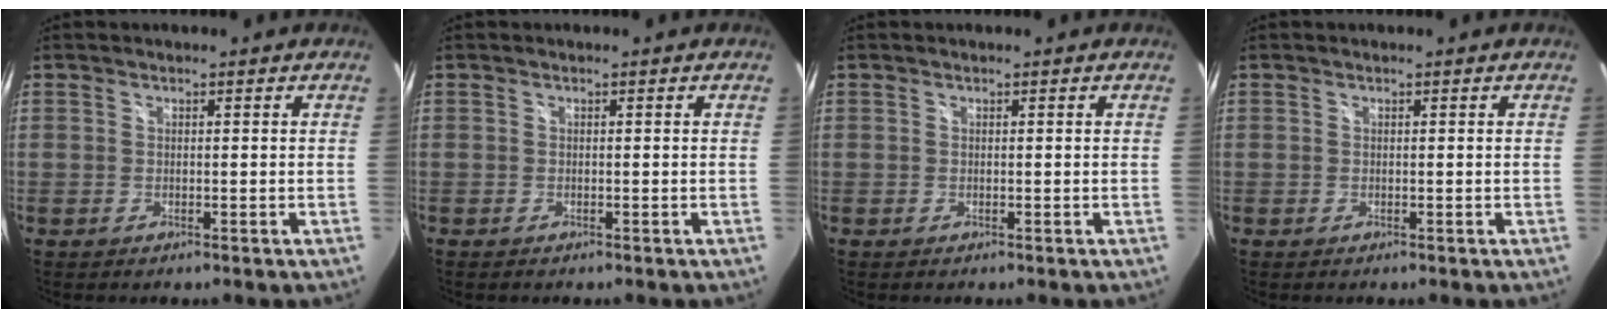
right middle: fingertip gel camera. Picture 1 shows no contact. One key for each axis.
{"total": 0.0}
{"total": 0.0}
{"total": 0.0}